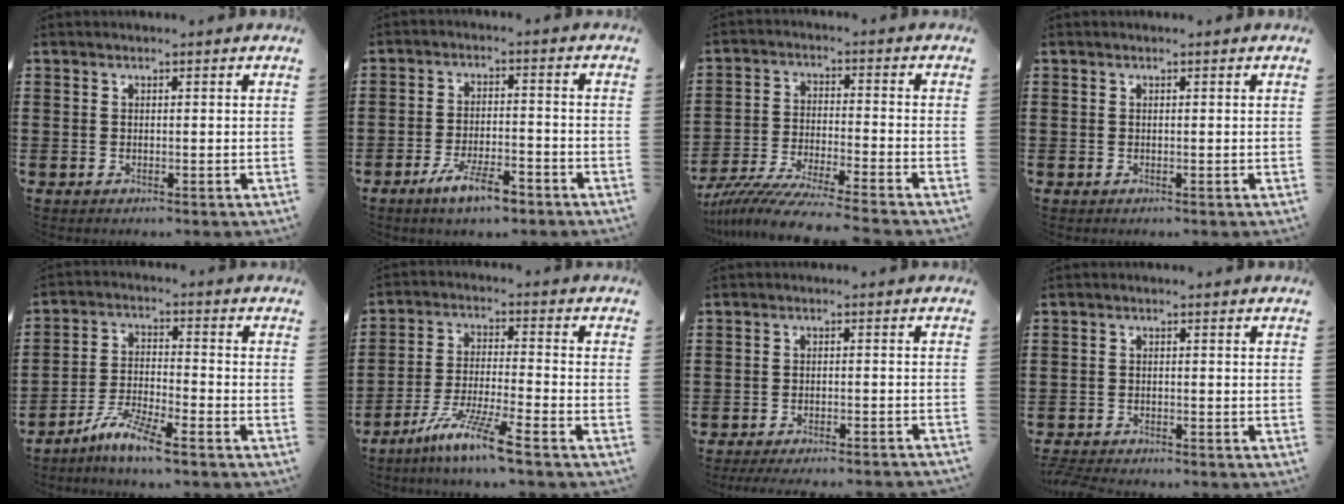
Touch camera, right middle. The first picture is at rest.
{"total": 6.6, "force": [-4.6, 1.7, 4.5], "torque": [-0.089, 0.000, -0.085]}
{"total": 8.2, "force": [-7.5, -0.2, 3.1], "torque": [-0.064, -0.007, -0.147]}
{"total": 0.0}
{"total": 6.8, "force": [-5.8, 0.3, 3.6], "torque": [-0.084, -0.009, -0.112]}
{"total": 9.1, "force": [-7.0, -0.2, 5.8], "torque": [-0.116, -0.014, -0.135]}
{"total": 3.0, "force": [-2.9, -0.2, 0.7], "torque": [-0.011, -0.001, -0.059]}
{"total": 2.0, "force": [-2.0, 0.1, 0.1], "torque": [-0.014, -0.004, -0.045]}